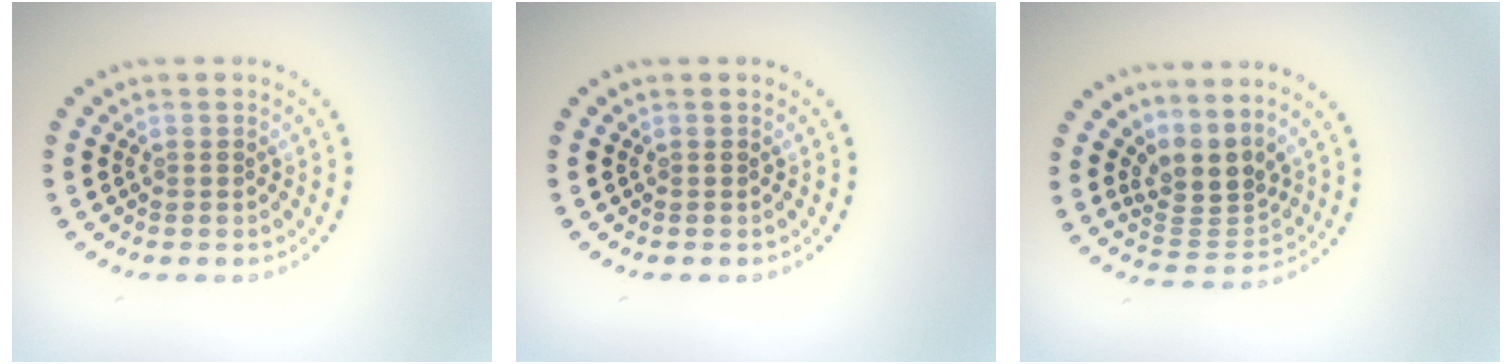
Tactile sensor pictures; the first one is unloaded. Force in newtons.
{"total": 0.0}
{"total": 3.5, "press": 2.4, "slide": 2.5}